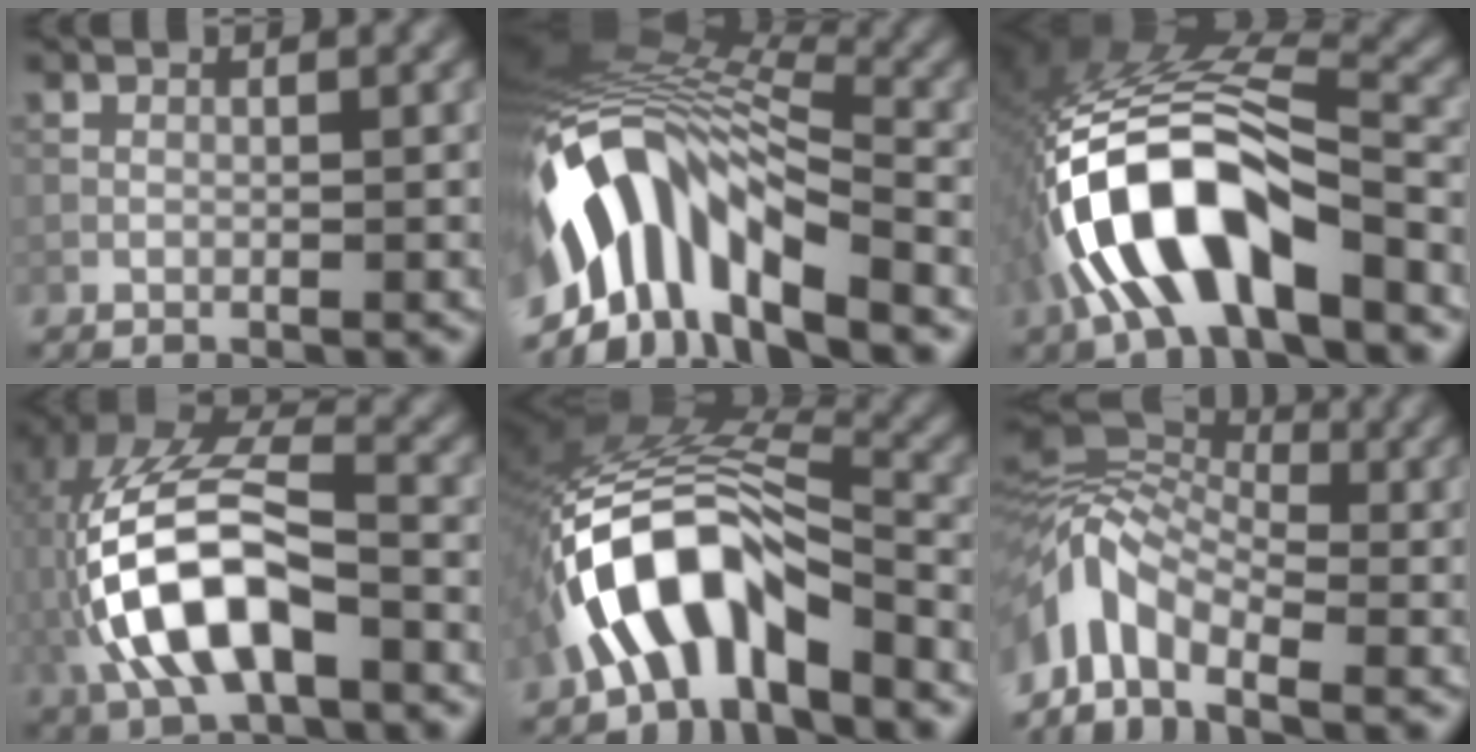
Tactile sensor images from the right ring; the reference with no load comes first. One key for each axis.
{"total": 12.2, "fx": -5.1, "fy": 5.2, "fz": 9.7, "tx": -0.174, "ty": 0.015, "tz": -0.085}
{"total": 12.0, "fx": -4.6, "fy": 4.9, "fz": 10.0, "tx": -0.199, "ty": 0.015, "tz": -0.082}
{"total": 11.9, "fx": -3.1, "fy": 5.9, "fz": 9.9, "tx": -0.211, "ty": 0.009, "tz": -0.061}
{"total": 9.3, "fx": -4.7, "fy": 4.0, "fz": 7.0, "tx": -0.131, "ty": 0.012, "tz": -0.083}
{"total": 8.5, "fx": -3.5, "fy": 4.7, "fz": 6.1, "tx": -0.112, "ty": 0.012, "tz": -0.082}